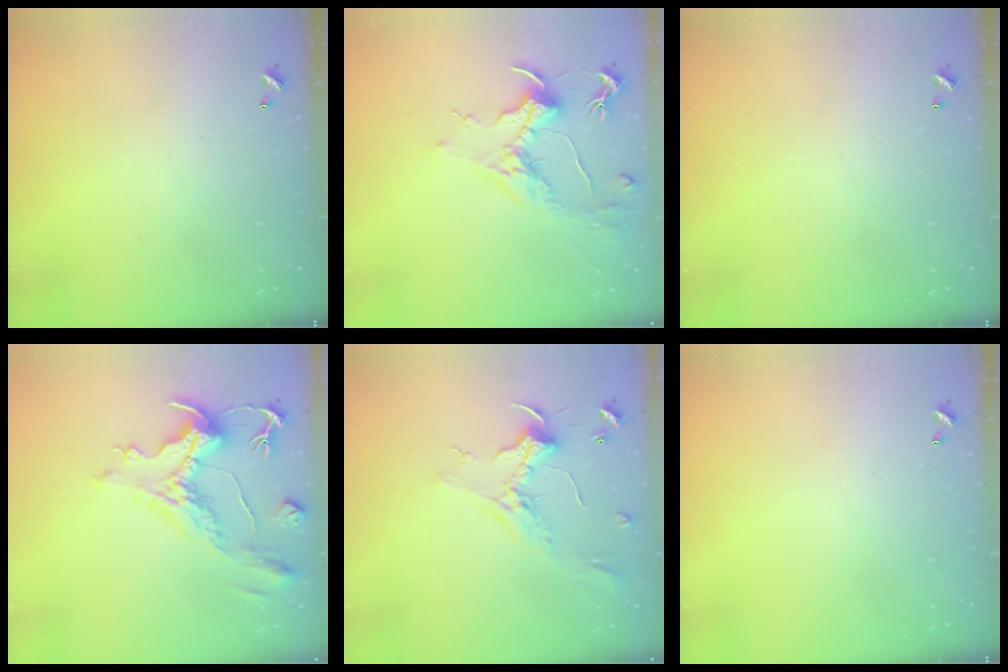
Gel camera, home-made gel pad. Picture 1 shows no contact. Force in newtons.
{"total": 1.6, "press": 1.3, "slide": 0.9}
{"total": 0.0}
{"total": 1.9, "press": 0.8, "slide": 1.7}
{"total": 2.4, "press": 2.3, "slide": 0.8}
{"total": 0.0}